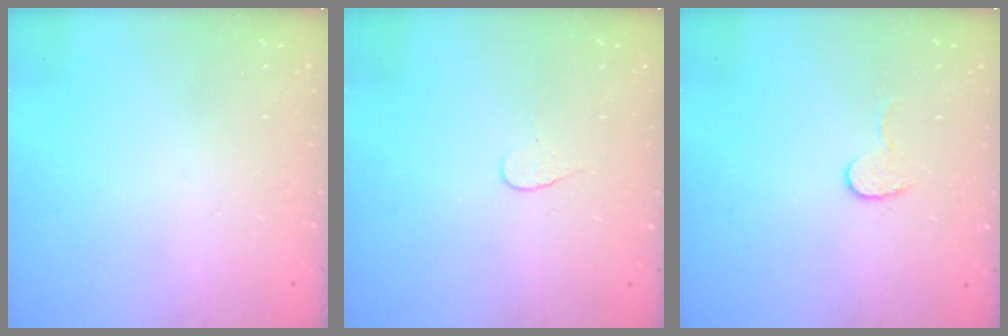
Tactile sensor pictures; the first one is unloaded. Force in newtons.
{"total": 3.9, "press": 3.9, "slide": 0.3}
{"total": 6.2, "press": 6.1, "slide": 0.6}